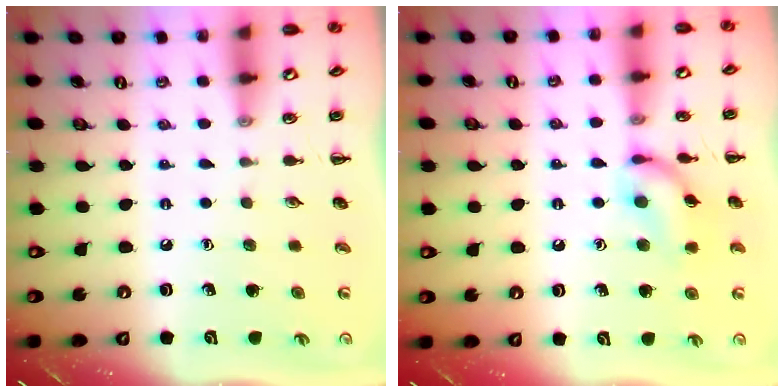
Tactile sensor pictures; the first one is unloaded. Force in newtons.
{"total": 11.9, "press": 11.8, "slide": 1.0}